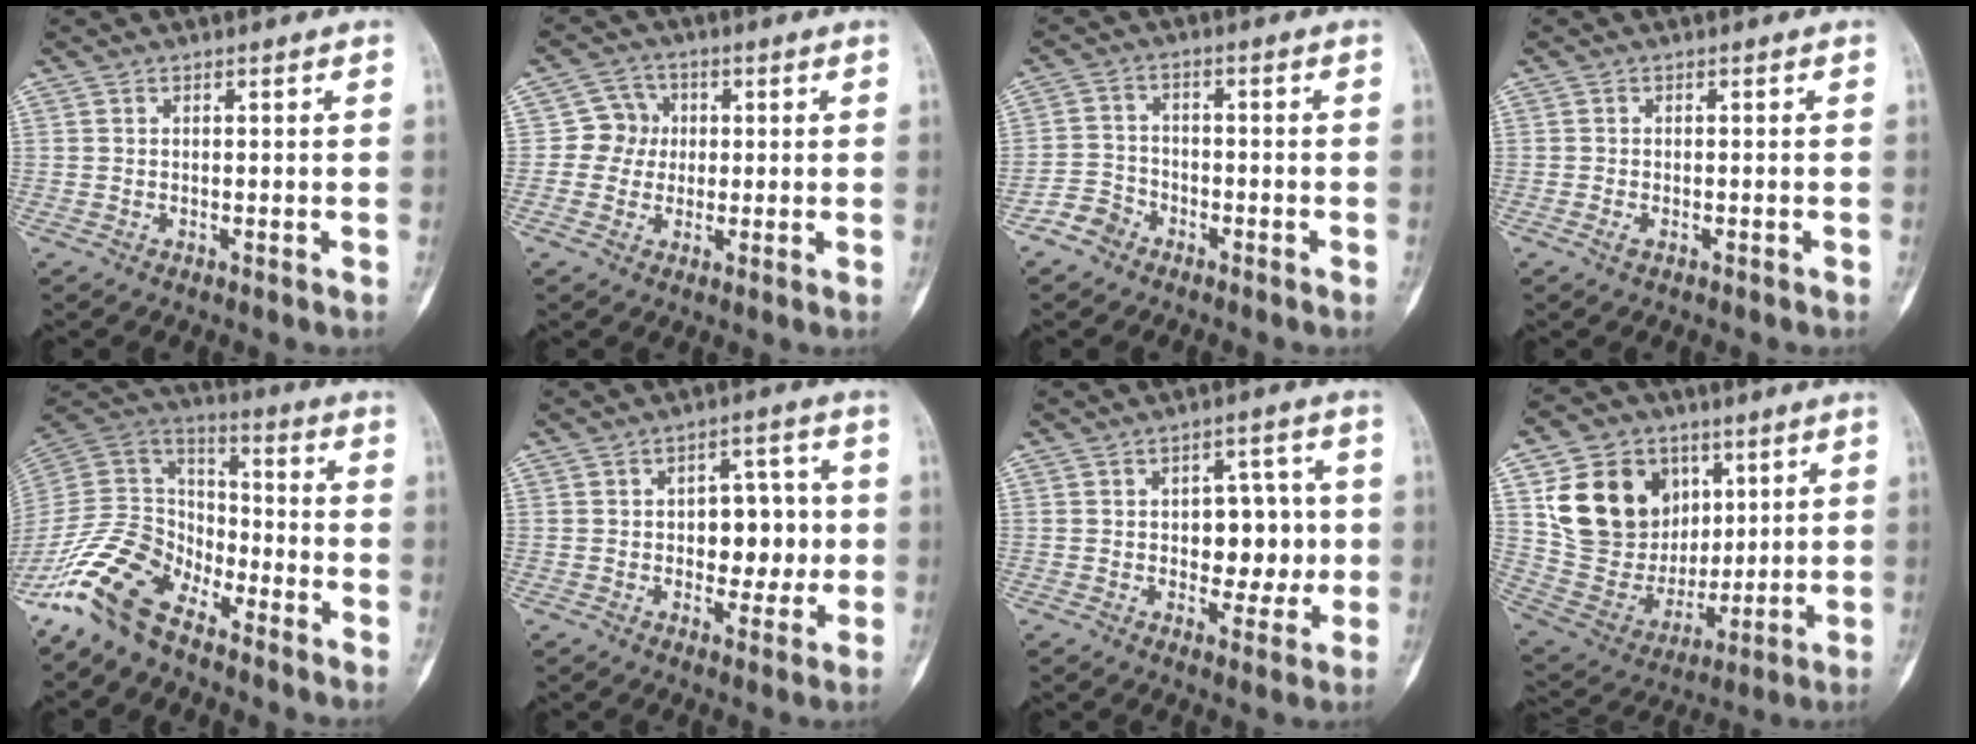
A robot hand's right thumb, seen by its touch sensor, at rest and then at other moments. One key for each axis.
{"total": 5.4, "fx": 0.2, "fy": 5.3, "fz": 1.3, "tx": 0.018, "ty": 0.012, "tz": -0.005}
{"total": 4.5, "fx": -3.1, "fy": 3.2, "fz": 0.7, "tx": 0.001, "ty": 0.022, "tz": -0.064}
{"total": 1.2, "fx": -0.6, "fy": 0.6, "fz": 0.8, "tx": -0.021, "ty": 0.002, "tz": -0.011}
{"total": 15.3, "fx": -10.8, "fy": 7.6, "fz": 7.7, "tx": -0.140, "ty": 0.079, "tz": -0.219}
{"total": 9.3, "fx": 0.0, "fy": 6.0, "fz": 7.2, "tx": -0.047, "ty": 0.015, "tz": 0.000}
{"total": 9.7, "fx": 0.0, "fy": 6.2, "fz": 7.4, "tx": -0.044, "ty": 0.011, "tz": 0.003}
{"total": 20.0, "fx": 6.7, "fy": 16.1, "fz": 9.7, "tx": -0.142, "ty": -0.009, "tz": 0.140}